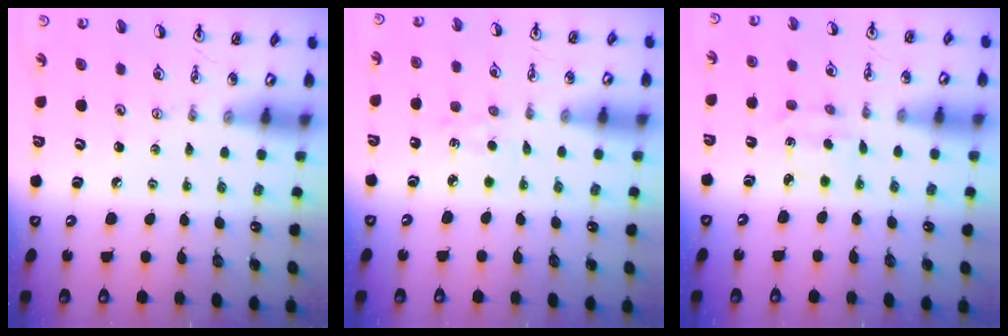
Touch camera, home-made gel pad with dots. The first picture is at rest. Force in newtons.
{"total": 3.5, "press": 3.5, "slide": 0.4}
{"total": 3.0, "press": 3.0, "slide": 0.4}